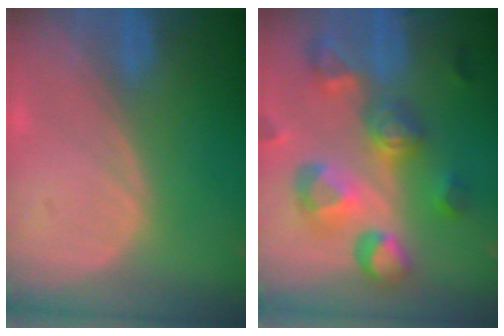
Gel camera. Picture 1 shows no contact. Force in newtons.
{"total": 11.3, "press": 10.1, "slide": 5.1}